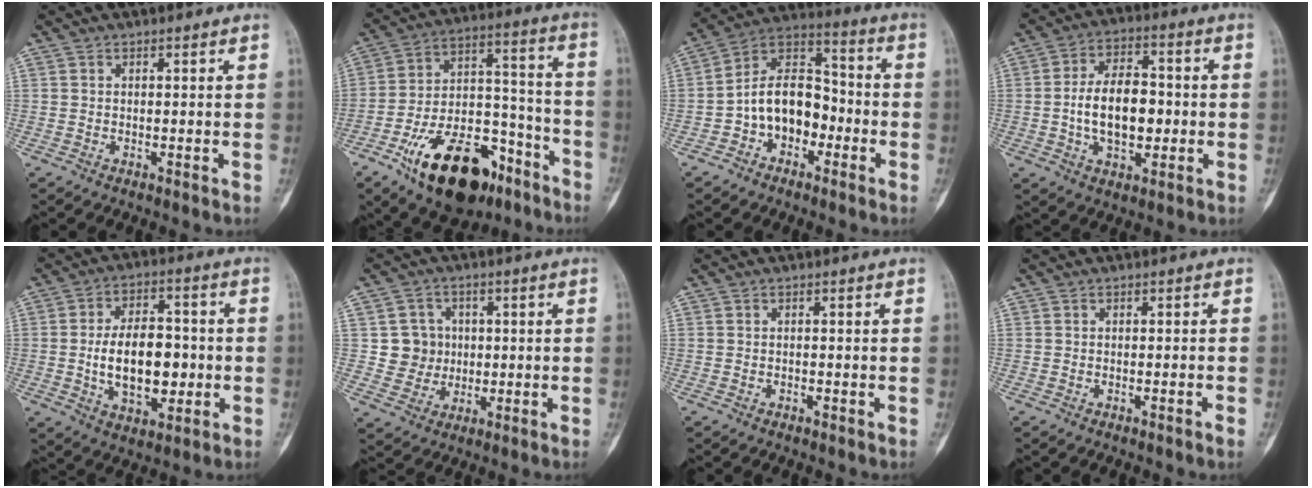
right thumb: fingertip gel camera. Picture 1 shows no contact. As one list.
[{"total": 23.9, "force": [-14.1, 12.0, 15.0], "torque": [-0.235, 0.085, -0.230]}, {"total": 12.9, "force": [-3.6, 9.0, 8.6], "torque": [-0.115, 0.055, -0.073]}, {"total": 12.7, "force": [-1.0, 7.5, 10.1], "torque": [-0.152, 0.018, -0.019]}, {"total": 14.3, "force": [-1.3, 8.4, 11.4], "torque": [-0.159, 0.013, -0.014]}, {"total": 6.8, "force": [0.6, 6.7, 1.2], "torque": [0.015, 0.008, 0.012]}, {"total": 0.0}, {"total": 0.8, "force": [-0.5, -0.1, 0.7], "torque": [-0.014, 0.001, -0.007]}]